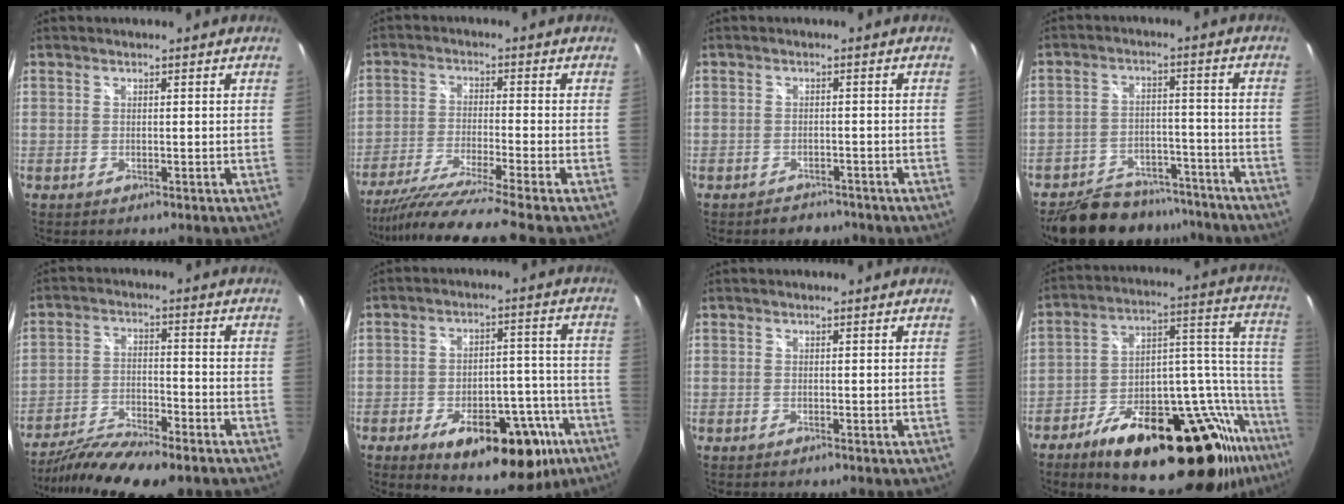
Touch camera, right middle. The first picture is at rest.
{"total": 12.4, "force": [-10.5, -2.4, 6.1], "torque": [-0.127, -0.035, -0.185]}
{"total": 3.8, "force": [-3.1, 2.1, 0.4], "torque": [-0.011, 0.004, -0.042]}
{"total": 16.8, "force": [-14.0, 7.3, 5.8], "torque": [-0.130, 0.017, -0.185]}
{"total": 13.7, "force": [-11.2, 2.8, 7.4], "torque": [-0.159, -0.038, -0.196]}
{"total": 20.0, "force": [-11.0, 9.8, 13.5], "torque": [-0.193, 0.013, -0.131]}
{"total": 0.0}
{"total": 33.2, "force": [-20.8, 10.0, 23.9], "torque": [-0.300, 0.019, -0.304]}